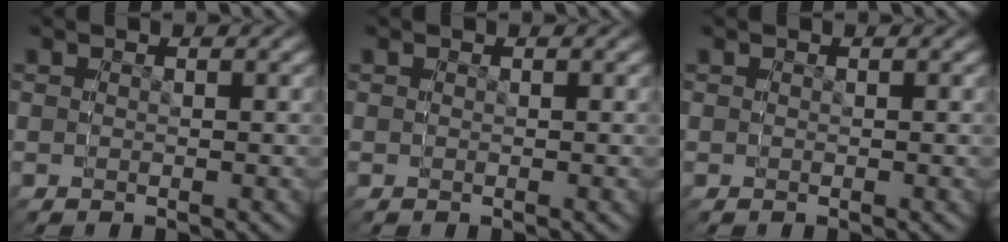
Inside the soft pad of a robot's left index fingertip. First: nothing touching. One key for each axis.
{"total": 0.0}
{"total": 0.0}